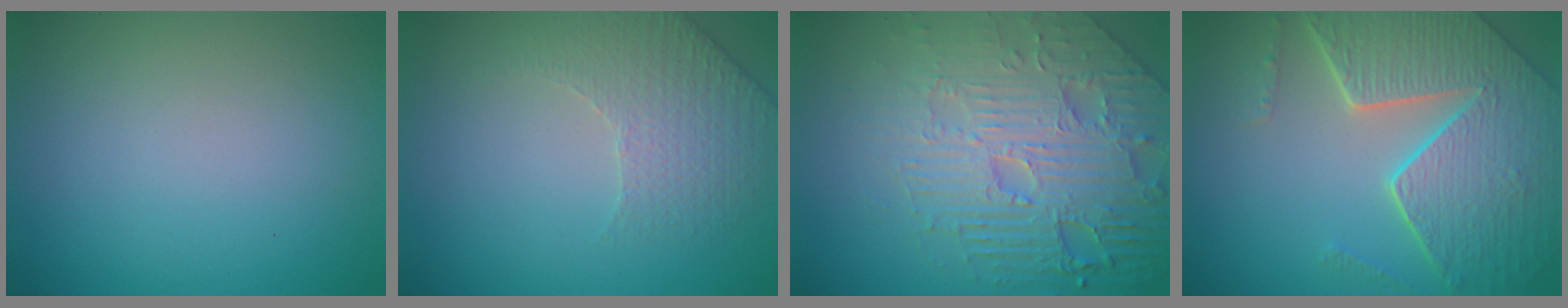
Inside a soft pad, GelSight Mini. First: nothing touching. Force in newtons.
{"total": 2.2, "press": 2.0, "slide": 1.0}
{"total": 8.4, "press": 6.1, "slide": 5.7}
{"total": 8.0, "press": 5.7, "slide": 5.6}